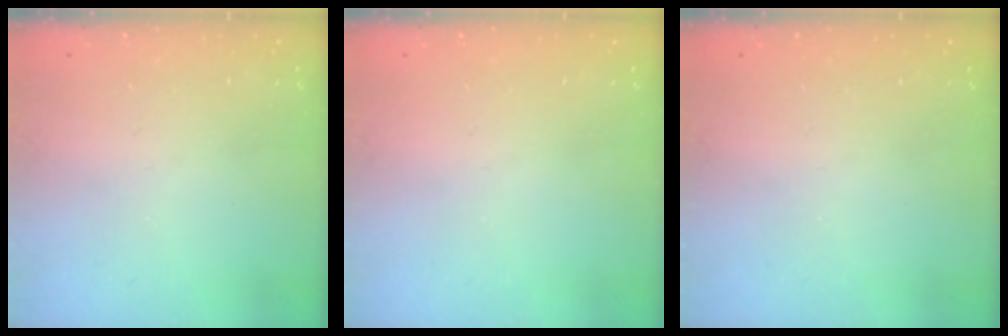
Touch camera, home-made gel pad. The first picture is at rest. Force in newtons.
{"total": 0.0}
{"total": 0.0}